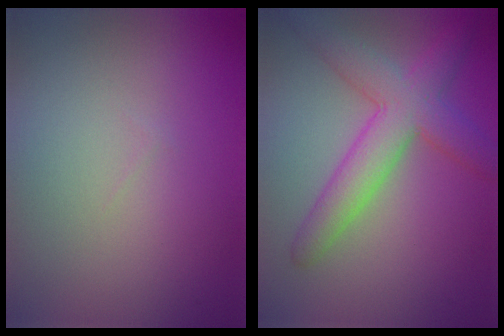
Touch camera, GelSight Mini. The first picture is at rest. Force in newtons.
{"total": 5.8, "press": 5.8, "slide": 0.2}